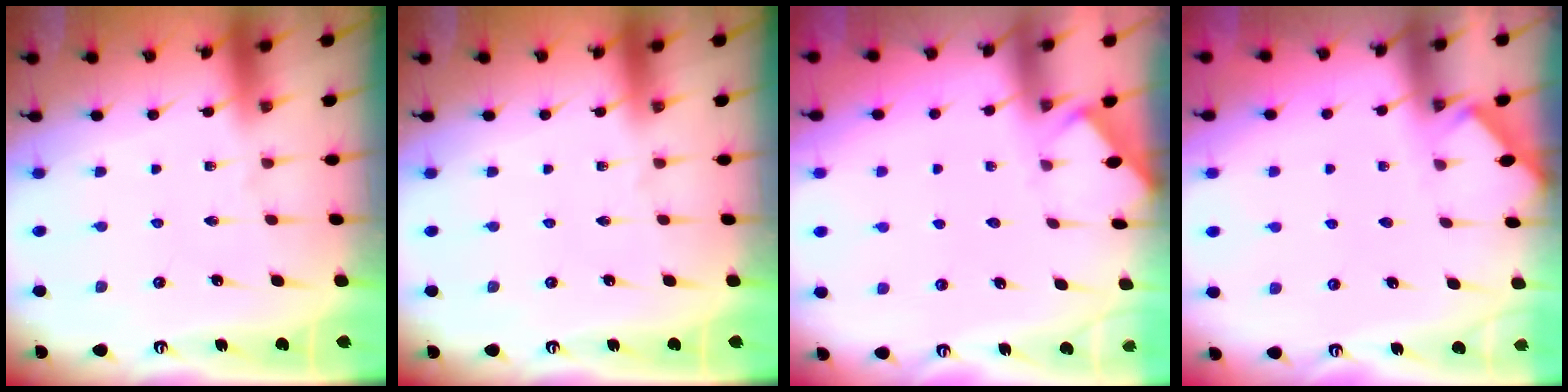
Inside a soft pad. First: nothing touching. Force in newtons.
{"total": 0.0}
{"total": 1.7, "press": 1.7, "slide": 0.3}
{"total": 1.9, "press": 1.8, "slide": 0.3}